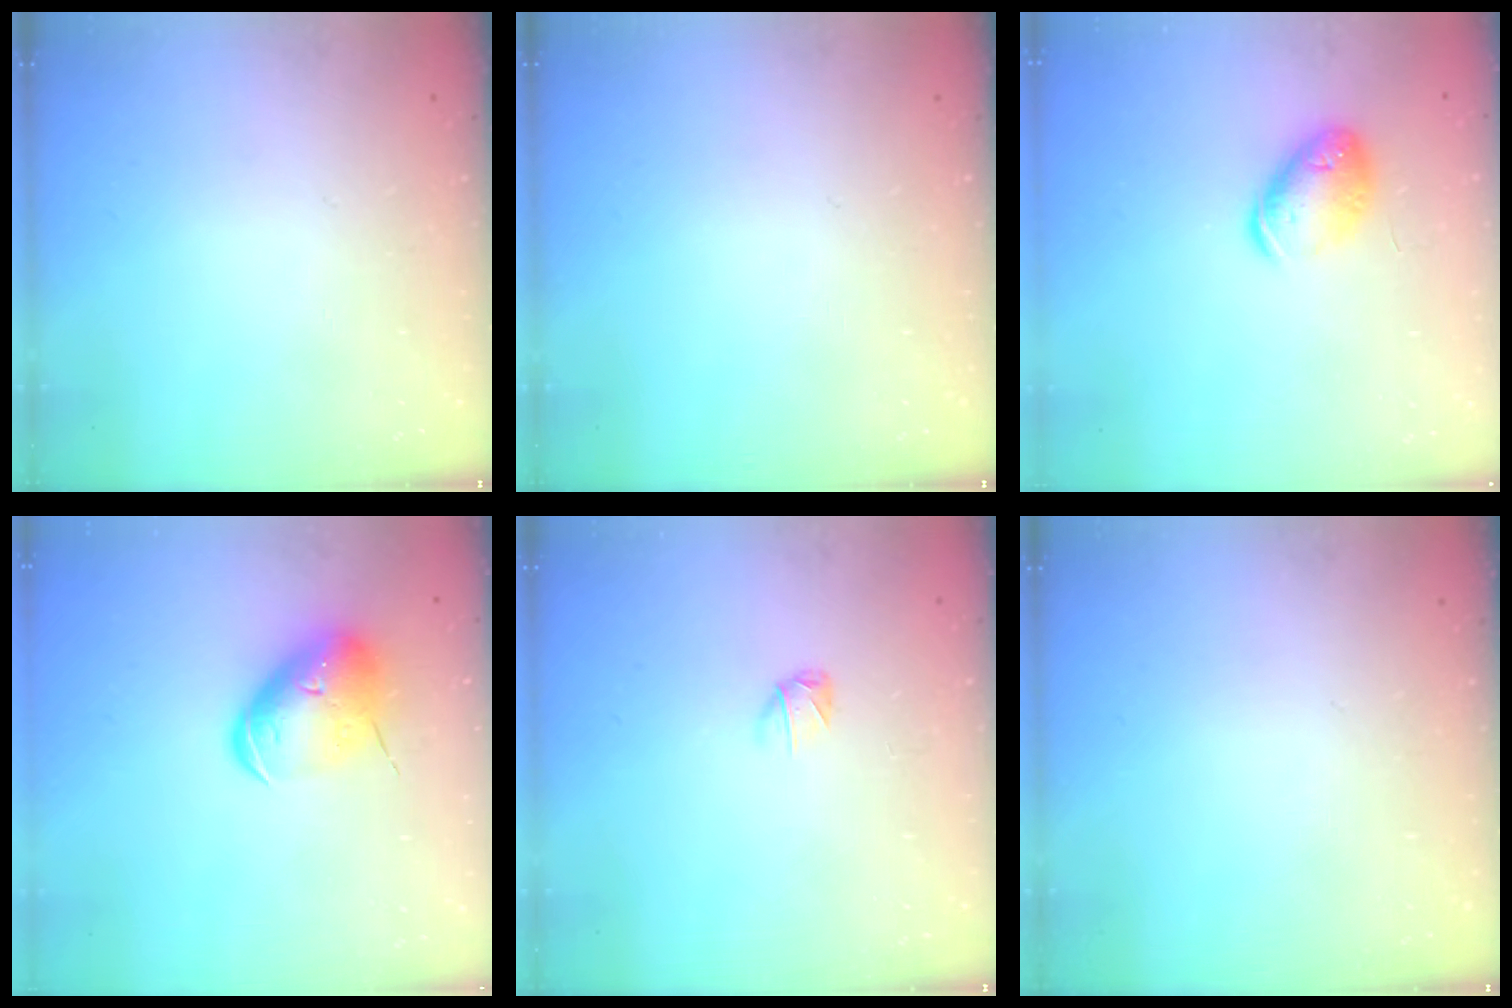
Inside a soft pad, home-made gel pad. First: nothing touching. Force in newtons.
{"total": 0.0}
{"total": 12.9, "press": 12.7, "slide": 2.0}
{"total": 10.0, "press": 9.8, "slide": 1.9}
{"total": 3.0, "press": 3.0, "slide": 0.5}
{"total": 0.0}